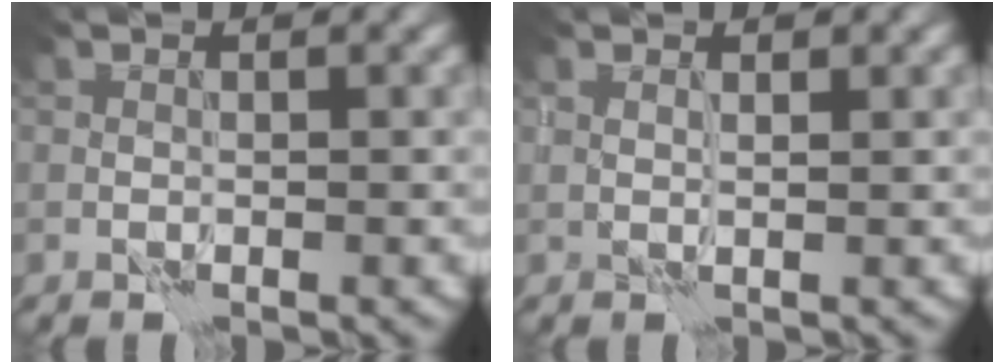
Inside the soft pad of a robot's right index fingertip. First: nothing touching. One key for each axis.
{"total": 1.1, "fx": 0.9, "fy": 0.1, "fz": 0.6, "tx": -0.011, "ty": -0.004, "tz": 0.018}